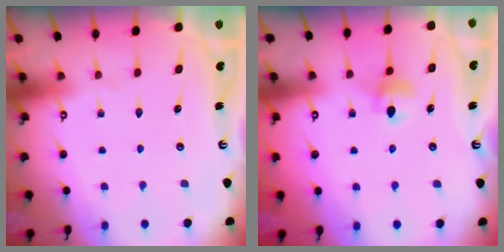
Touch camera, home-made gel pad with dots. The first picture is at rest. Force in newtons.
{"total": 5.4, "press": 5.4, "slide": 0.6}